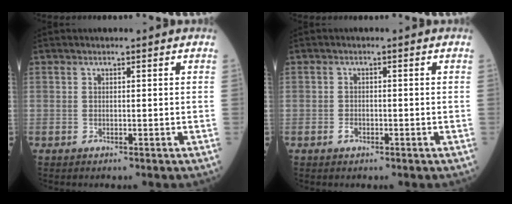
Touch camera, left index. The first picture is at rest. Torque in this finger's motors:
{"motor_torque": [0.06, 0.12, -0.01, 0.00]}